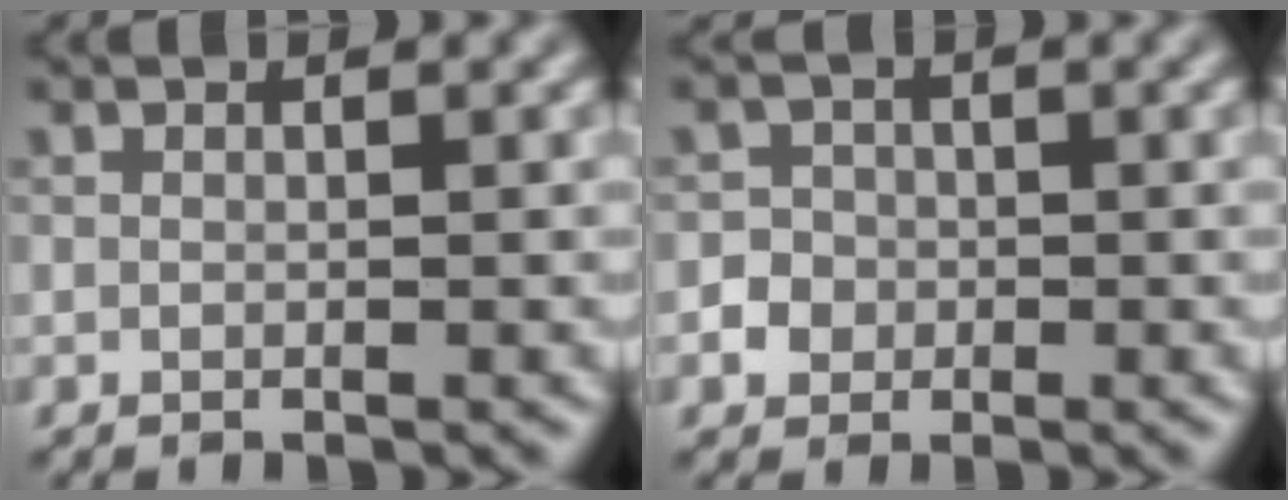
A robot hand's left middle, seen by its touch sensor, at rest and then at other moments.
{"total": 3.3, "force": [-1.1, 3.0, 0.7], "torque": [0.009, 0.008, -0.031]}